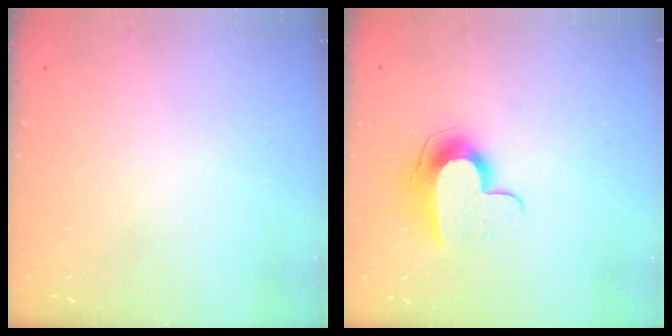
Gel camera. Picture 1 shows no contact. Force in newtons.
{"total": 10.2, "press": 10.1, "slide": 0.5}